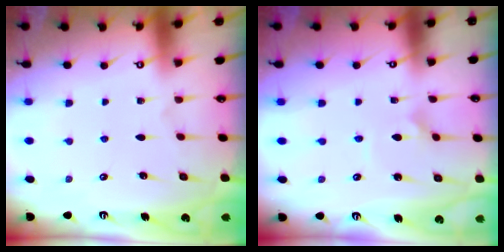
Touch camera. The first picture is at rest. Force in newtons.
{"total": 2.7, "press": 2.6, "slide": 0.3}